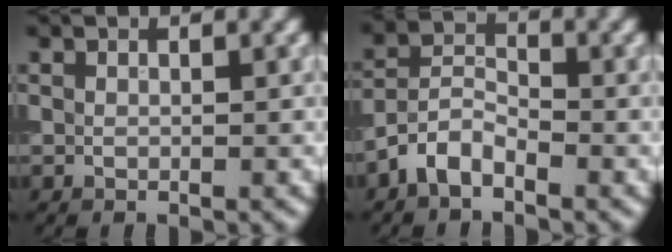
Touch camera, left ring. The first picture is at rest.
{"total": 3.3, "force": [-2.2, 1.6, 1.8], "torque": [-0.035, 0.011, -0.054]}